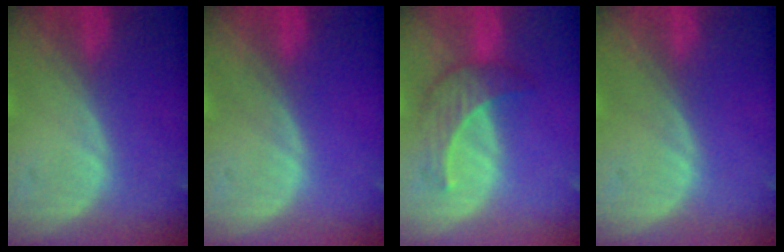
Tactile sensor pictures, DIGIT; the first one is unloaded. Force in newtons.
{"total": 0.0}
{"total": 4.8, "press": 4.8, "slide": 0.5}
{"total": 0.0}